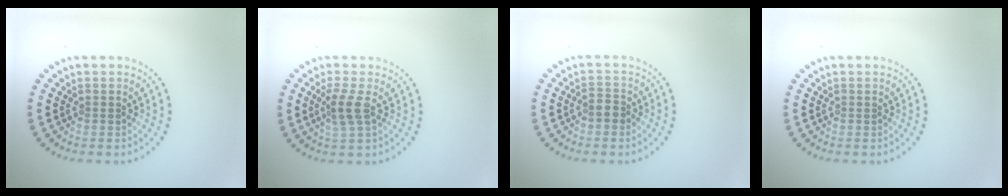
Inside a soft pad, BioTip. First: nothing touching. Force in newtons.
{"total": 2.2, "press": 2.0, "slide": 1.0}
{"total": 1.6, "press": 1.4, "slide": 0.7}
{"total": 0.0}